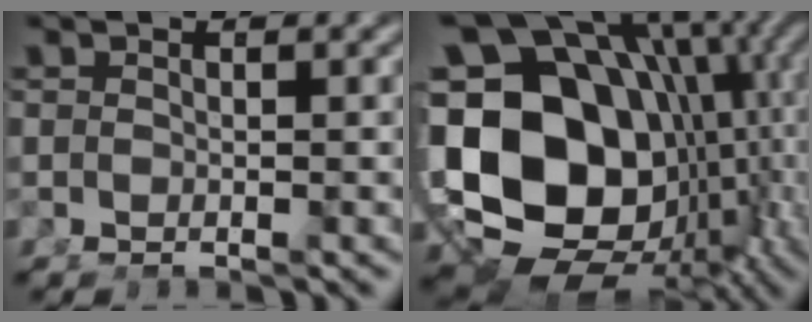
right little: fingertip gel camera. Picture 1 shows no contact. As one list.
[{"total": 30.1, "force": [-2.7, 22.0, 20.3], "torque": [-0.343, -0.070, -0.021]}]